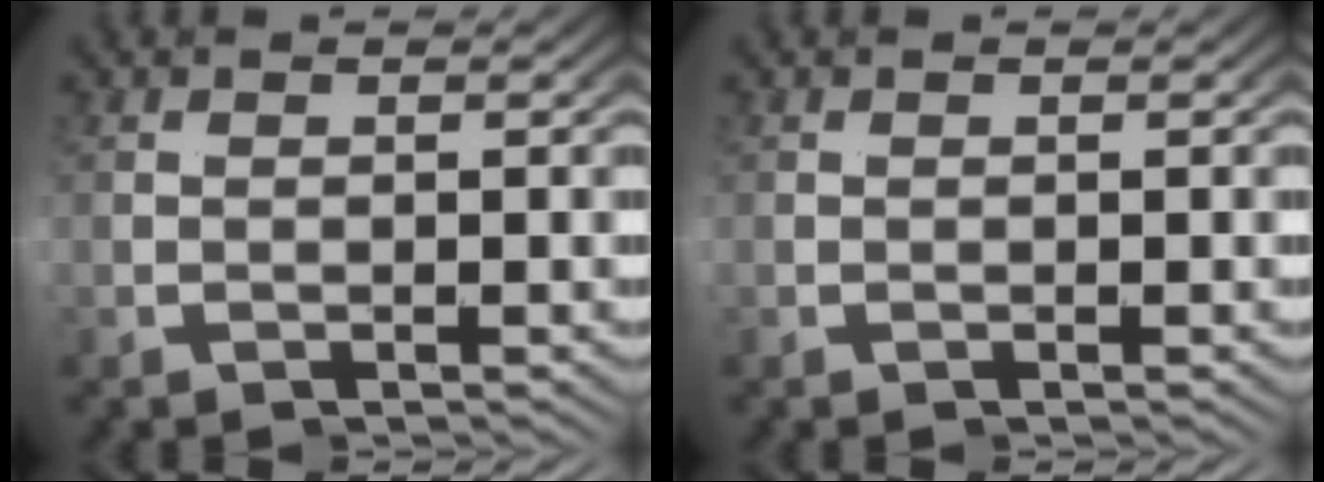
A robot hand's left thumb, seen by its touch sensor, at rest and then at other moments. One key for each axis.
{"total": 0.0}